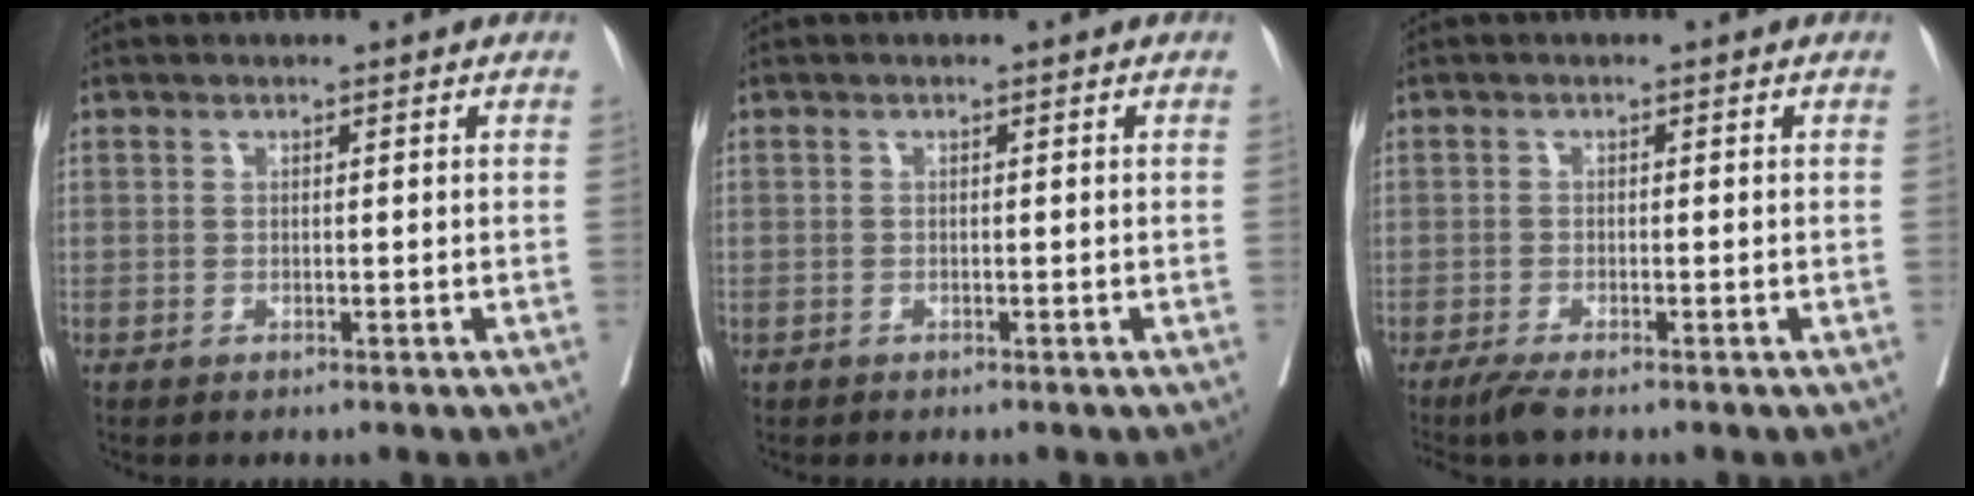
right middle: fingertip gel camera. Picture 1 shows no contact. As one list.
[{"total": 0.0}, {"total": 2.9, "force": [-2.3, 0.3, 1.8], "torque": [-0.034, -0.009, -0.042]}]